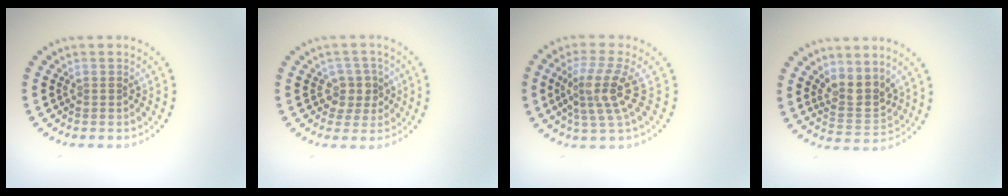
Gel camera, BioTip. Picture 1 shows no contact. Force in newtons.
{"total": 2.2, "press": 1.9, "slide": 1.1}
{"total": 4.0, "press": 2.9, "slide": 2.8}
{"total": 3.2, "press": 2.7, "slide": 1.7}